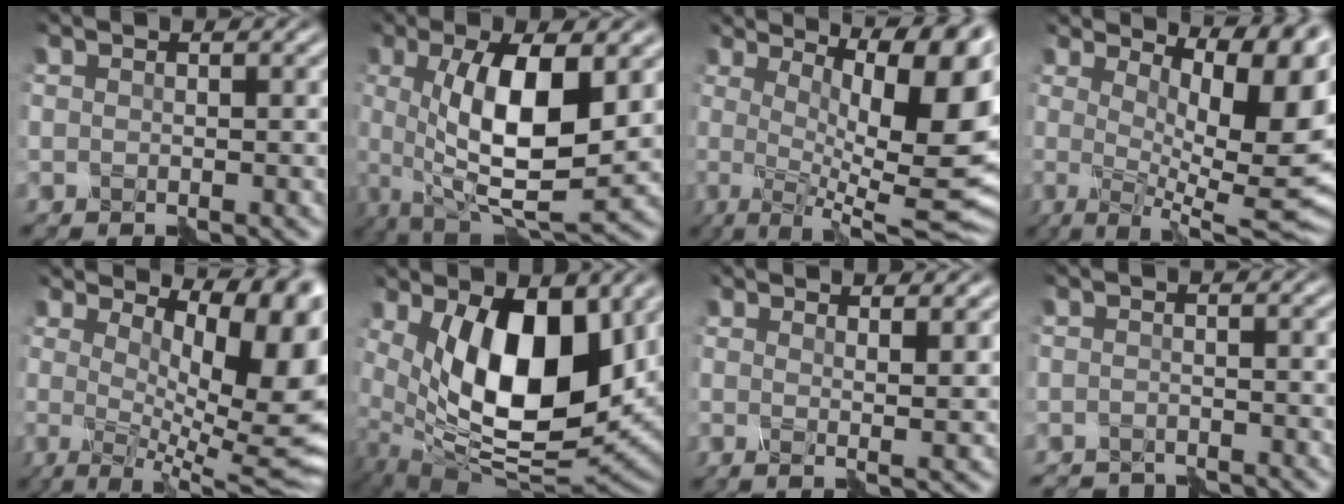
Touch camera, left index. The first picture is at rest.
{"total": 9.6, "force": [1.2, 3.0, 9.0], "torque": [-0.145, -0.005, 0.020]}
{"total": 15.9, "force": [3.6, 4.8, 14.8], "torque": [-0.144, 0.018, 0.067]}
{"total": 13.6, "force": [4.6, 4.1, 12.1], "torque": [-0.130, 0.009, 0.083]}
{"total": 10.9, "force": [3.0, 3.2, 9.9], "torque": [-0.121, -0.008, 0.051]}
{"total": 11.7, "force": [2.4, 5.5, 10.0], "torque": [-0.157, -0.018, 0.043]}
{"total": 3.0, "force": [2.0, 0.8, 2.0], "torque": [-0.016, 0.010, 0.005]}
{"total": 2.5, "force": [-2.4, 0.3, -0.3], "torque": [0.011, -0.005, -0.044]}